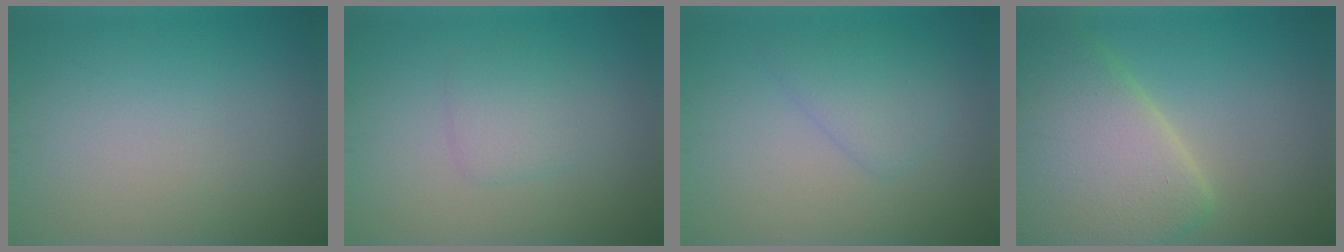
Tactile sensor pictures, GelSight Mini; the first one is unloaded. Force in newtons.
{"total": 2.3, "press": 2.3, "slide": 0.1}
{"total": 2.5, "press": 2.4, "slide": 0.2}
{"total": 9.8, "press": 9.8, "slide": 1.0}